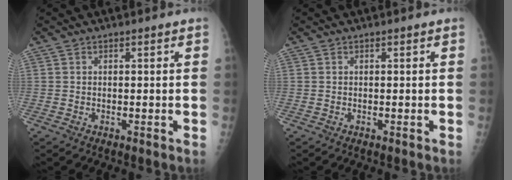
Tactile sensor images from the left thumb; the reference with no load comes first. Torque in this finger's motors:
{"motor_torque": [0.00, 0.00, 0.00, 0.00, 0.00]}